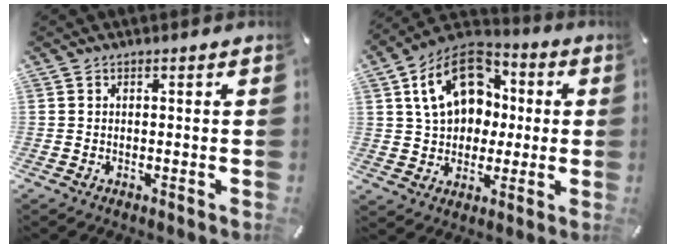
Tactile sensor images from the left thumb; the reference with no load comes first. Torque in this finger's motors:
{"motor_torque": [2.12, 2.73, 0.98, -0.48, 0.30]}